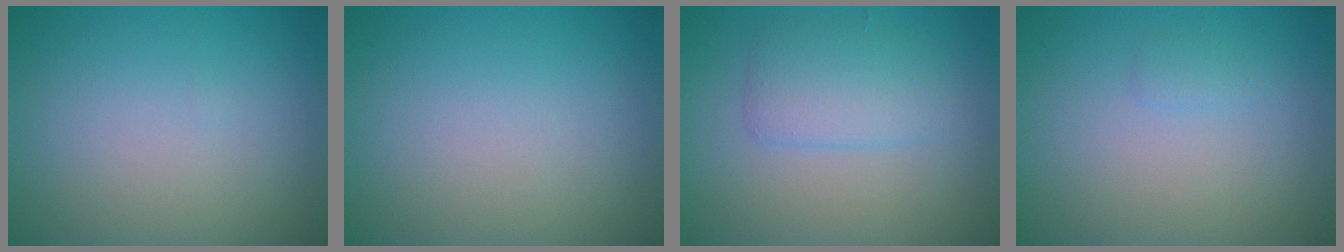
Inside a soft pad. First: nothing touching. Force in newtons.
{"total": 0.0}
{"total": 2.9, "press": 2.9, "slide": 0.2}
{"total": 0.6, "press": 0.6, "slide": 0.0}